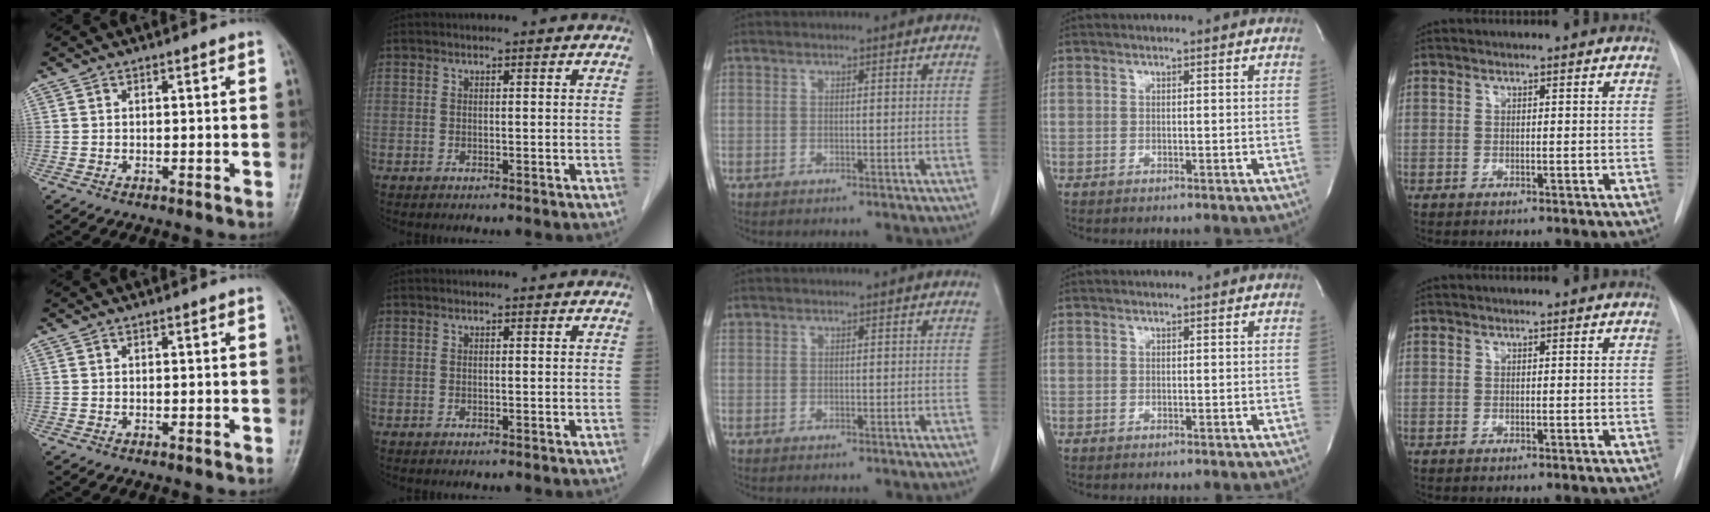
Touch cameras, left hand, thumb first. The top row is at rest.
{"middle": {"total": 0.5, "force": [0.4, 0.3, 0.0], "torque": [-0.003, 0.013, 0.010]}}